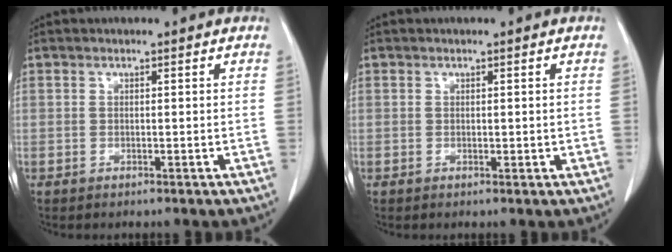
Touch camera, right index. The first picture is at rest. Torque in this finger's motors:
{"motor_torque": [-0.24, 0.52, 0.00, 0.01]}